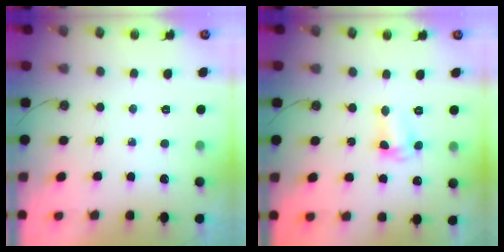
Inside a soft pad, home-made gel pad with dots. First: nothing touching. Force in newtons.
{"total": 5.0, "press": 5.0, "slide": 0.5}